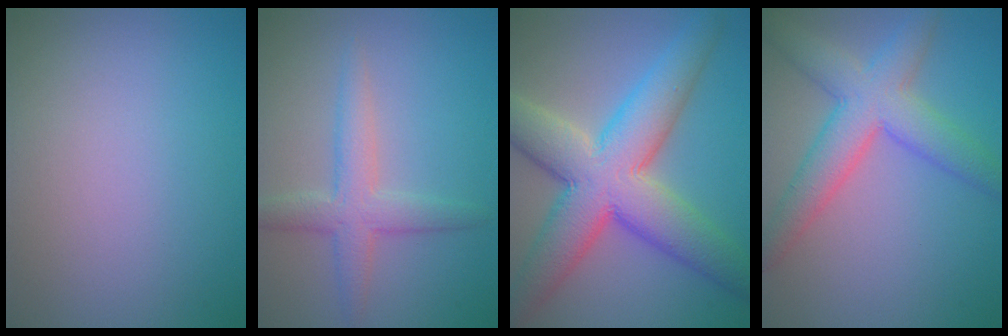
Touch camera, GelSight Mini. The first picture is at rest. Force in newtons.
{"total": 3.4, "press": 3.4, "slide": 0.2}
{"total": 10.7, "press": 10.7, "slide": 0.5}
{"total": 6.0, "press": 6.0, "slide": 0.2}